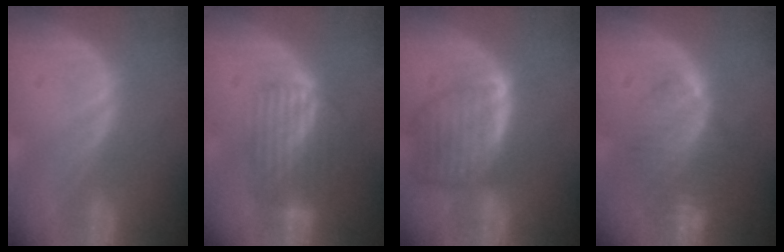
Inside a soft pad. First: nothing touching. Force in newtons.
{"total": 6.7, "press": 6.1, "slide": 2.8}
{"total": 8.1, "press": 7.3, "slide": 3.5}
{"total": 8.4, "press": 7.1, "slide": 4.4}